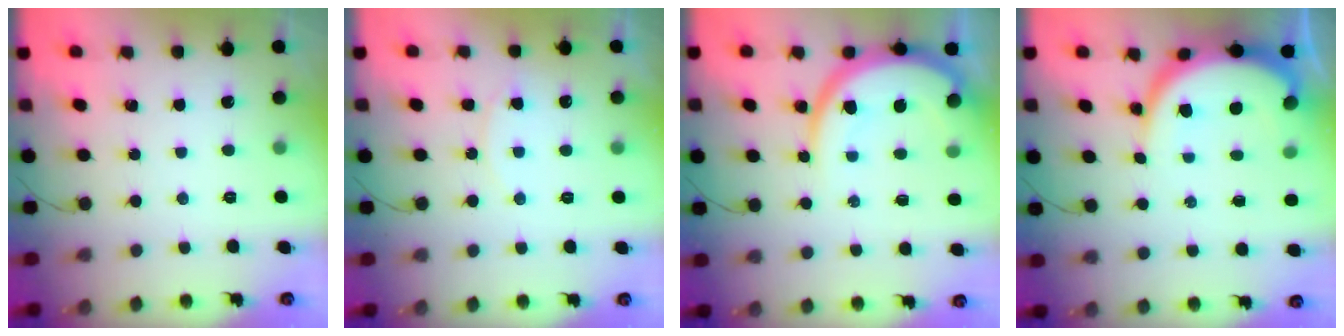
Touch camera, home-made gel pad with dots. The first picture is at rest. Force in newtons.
{"total": 6.2, "press": 6.2, "slide": 0.6}
{"total": 12.4, "press": 12.3, "slide": 1.2}
{"total": 9.8, "press": 9.7, "slide": 0.7}